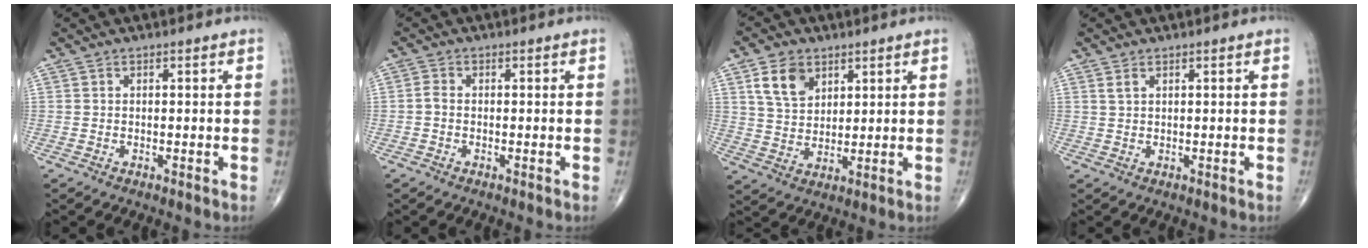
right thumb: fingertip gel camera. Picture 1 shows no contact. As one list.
[{"total": 1.5, "force": [-0.4, 1.1, 1.0], "torque": [-0.019, 0.002, -0.011]}, {"total": 7.9, "force": [3.8, 5.3, 4.3], "torque": [-0.060, -0.017, 0.076]}, {"total": 1.2, "force": [0.7, 0.5, 0.8], "torque": [-0.016, 0.005, 0.018]}]